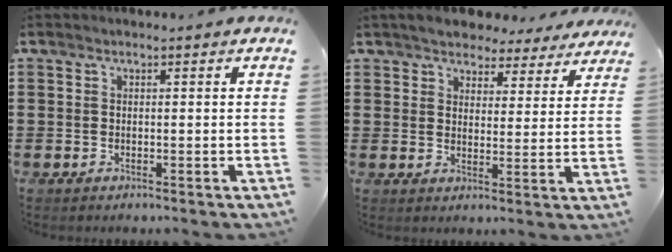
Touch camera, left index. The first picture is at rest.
{"total": 5.0, "force": [4.8, 1.2, 0.5], "torque": [-0.036, -0.019, 0.087]}